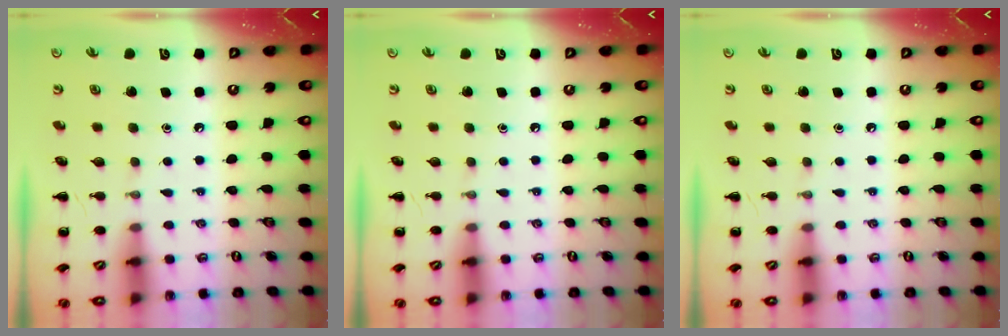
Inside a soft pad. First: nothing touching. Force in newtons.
{"total": 0.0}
{"total": 0.0}